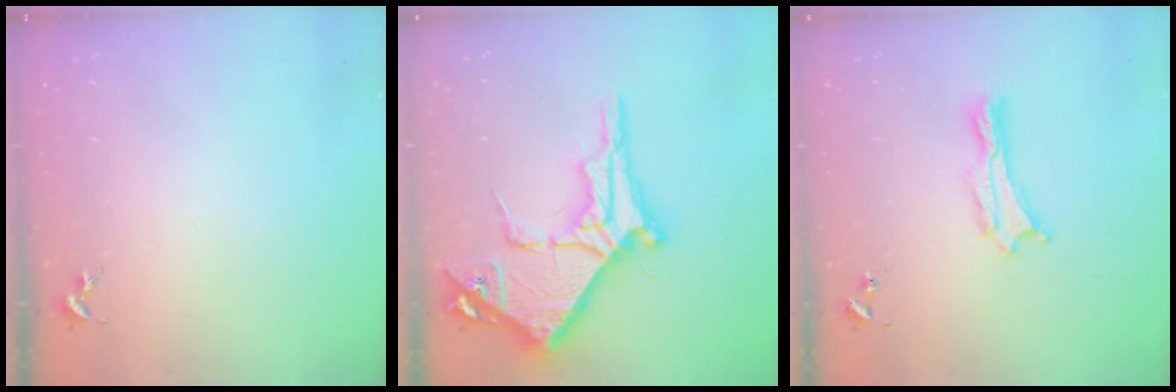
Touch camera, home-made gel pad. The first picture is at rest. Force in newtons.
{"total": 11.0, "press": 10.9, "slide": 1.2}
{"total": 0.7, "press": 0.6, "slide": 0.2}